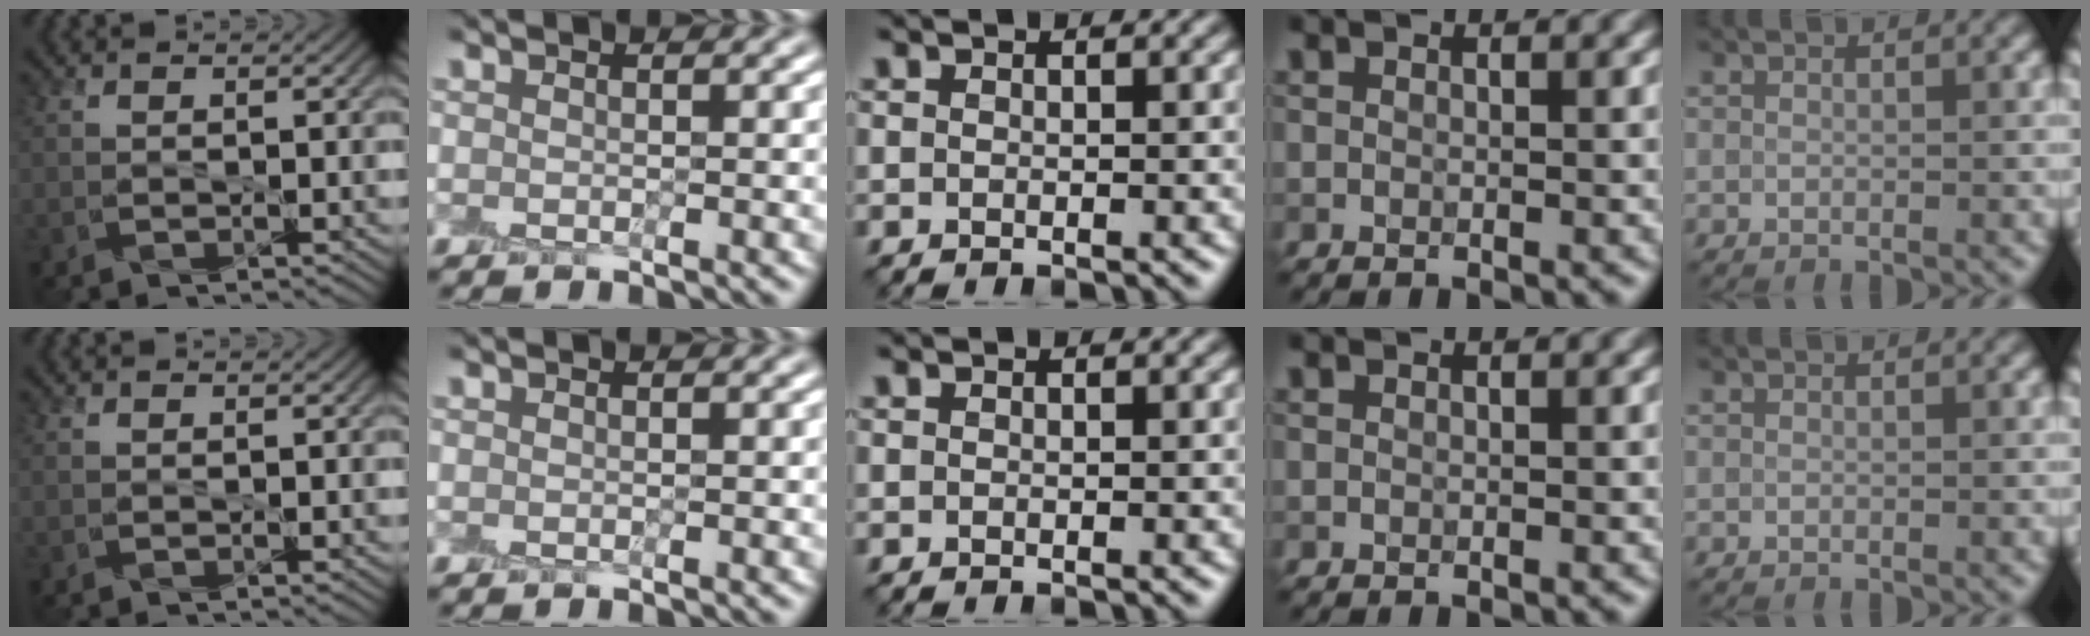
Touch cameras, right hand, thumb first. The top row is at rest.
{}